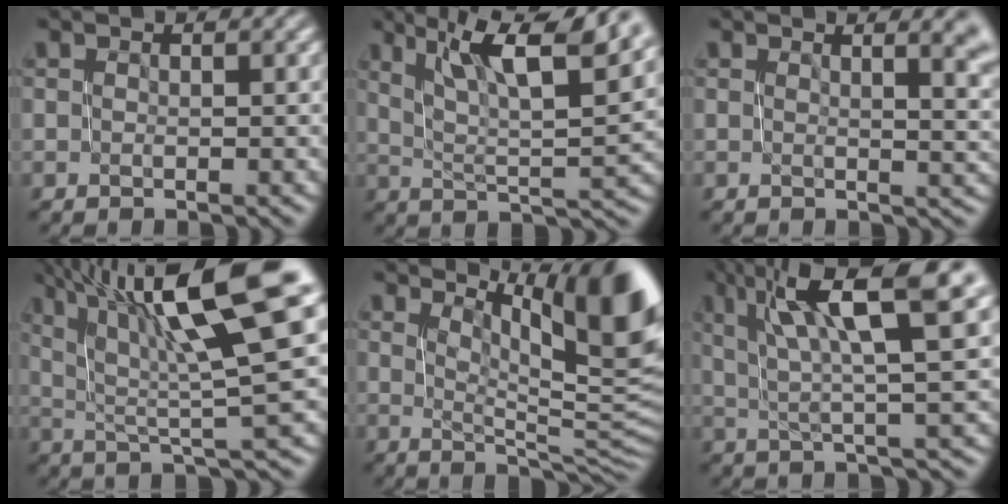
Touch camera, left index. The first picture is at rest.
{"total": 11.1, "force": [6.6, 2.7, 8.4], "torque": [-0.139, 0.012, 0.119]}
{"total": 5.4, "force": [1.7, 2.3, 4.5], "torque": [-0.026, 0.004, 0.018]}
{"total": 12.4, "force": [5.3, 2.6, 10.9], "torque": [-0.167, 0.021, 0.093]}
{"total": 10.5, "force": [5.2, 2.7, 8.7], "torque": [-0.111, 0.003, 0.092]}
{"total": 10.4, "force": [4.4, 2.2, 9.2], "torque": [-0.141, 0.024, 0.074]}